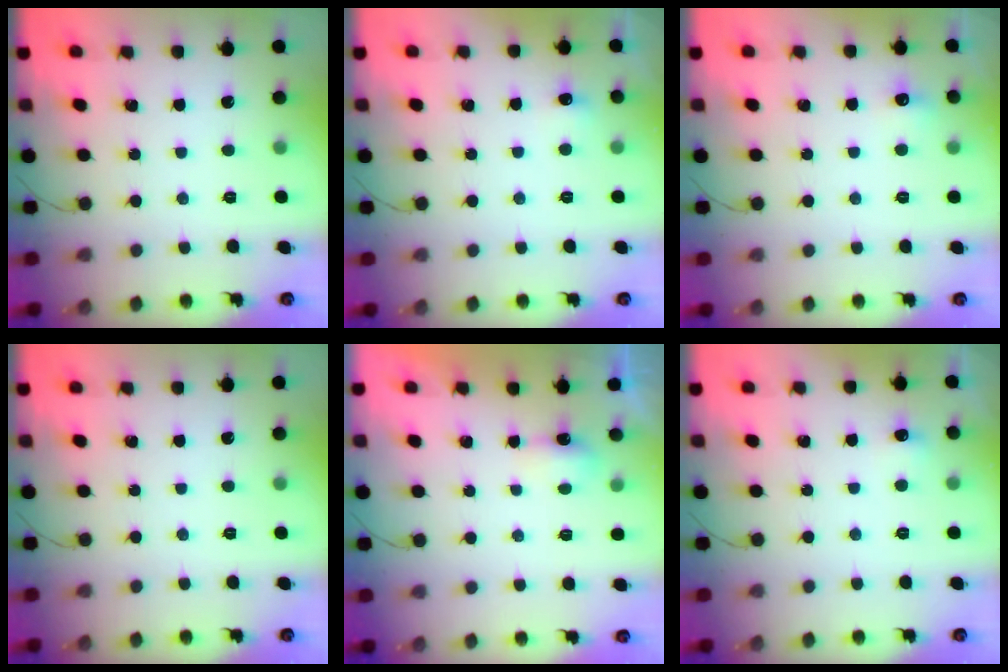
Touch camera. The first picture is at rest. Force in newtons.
{"total": 4.4, "press": 4.3, "slide": 1.2}
{"total": 4.6, "press": 4.5, "slide": 1.2}
{"total": 0.0}
{"total": 11.2, "press": 4.2, "slide": 10.3}
{"total": 4.4, "press": 4.3, "slide": 1.2}